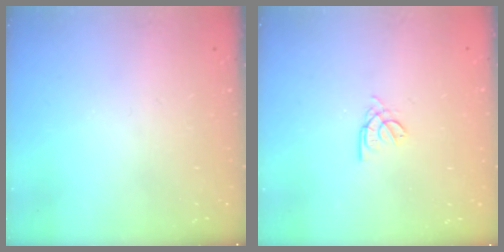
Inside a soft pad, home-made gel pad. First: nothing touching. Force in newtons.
{"total": 2.2, "press": 2.1, "slide": 0.6}